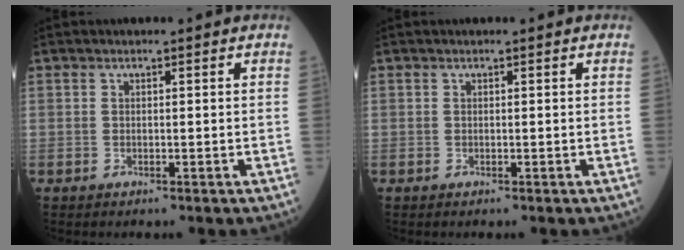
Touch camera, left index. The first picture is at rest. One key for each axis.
{"total": 0.0}